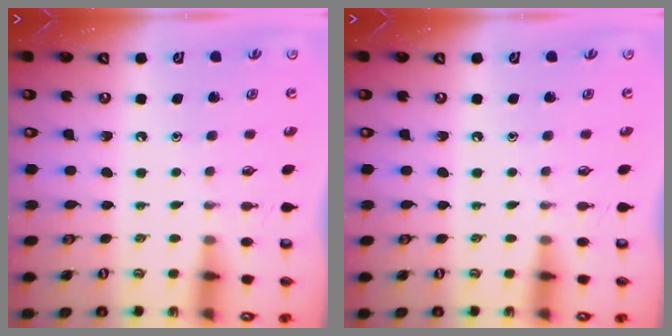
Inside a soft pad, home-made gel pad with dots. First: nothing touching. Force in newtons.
{"total": 0.0}